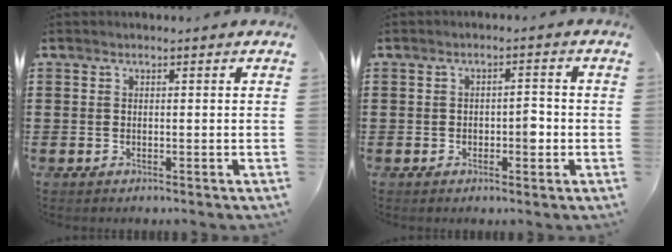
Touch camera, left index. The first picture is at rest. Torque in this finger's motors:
{"motor_torque": [0.20, 0.12, 0.08, 0.05]}